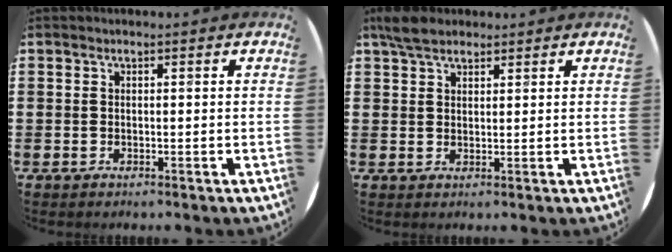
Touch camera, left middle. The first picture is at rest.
{"total": 3.7, "force": [3.1, 1.5, 1.5], "torque": [-0.028, 0.004, 0.057]}